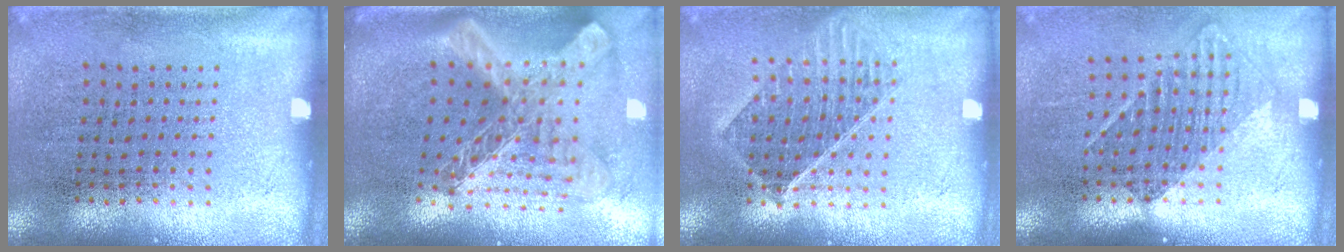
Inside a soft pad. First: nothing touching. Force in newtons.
{"total": 2.8, "press": 1.9, "slide": 2.1}
{"total": 1.4, "press": 1.3, "slide": 0.6}
{"total": 1.3, "press": 1.0, "slide": 0.8}